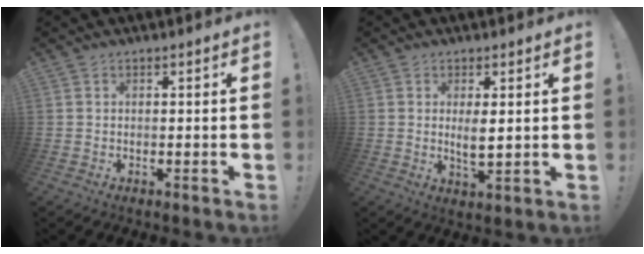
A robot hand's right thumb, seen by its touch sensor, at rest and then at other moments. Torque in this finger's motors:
{"motor_torque": [-0.20, 0.33, 0.14, 0.31, 0.04]}